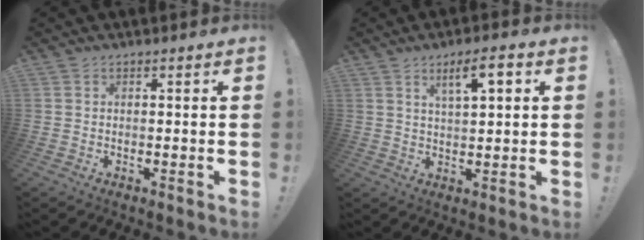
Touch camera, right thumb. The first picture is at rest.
{"total": 7.3, "force": [3.3, 1.9, 6.2], "torque": [-0.092, -0.009, 0.048]}